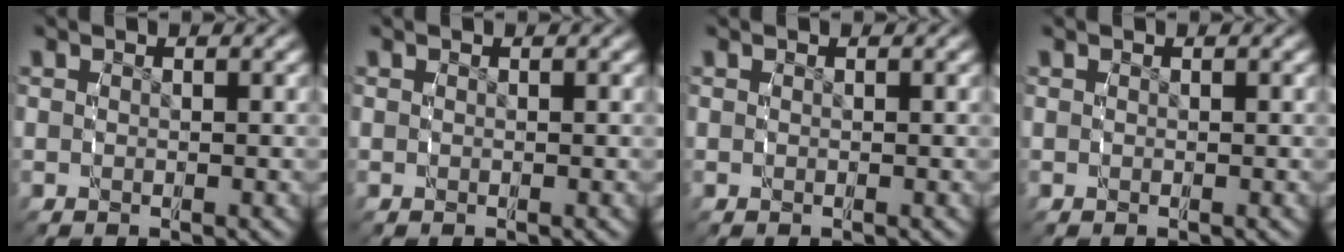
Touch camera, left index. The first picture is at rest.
{"total": 0.0}
{"total": 0.0}
{"total": 0.0}